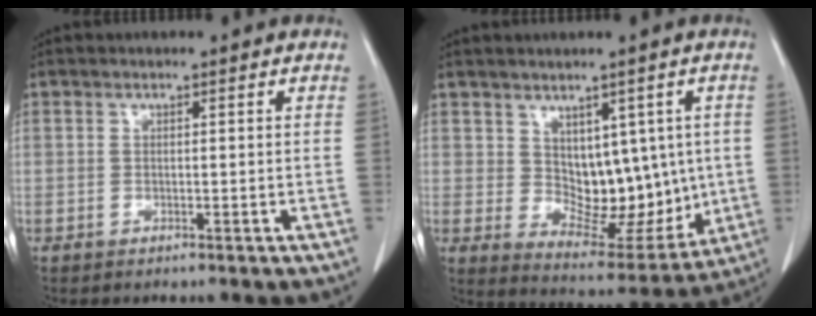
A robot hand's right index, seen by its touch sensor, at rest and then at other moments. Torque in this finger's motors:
{"motor_torque": [0.10, 0.20, 0.16, 0.03]}